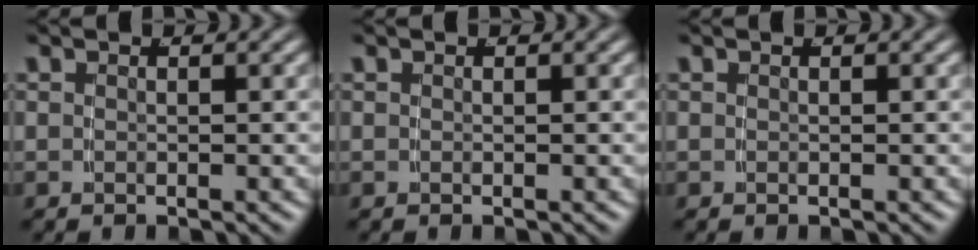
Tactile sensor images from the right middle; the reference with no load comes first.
{"total": 0.0}
{"total": 0.0}